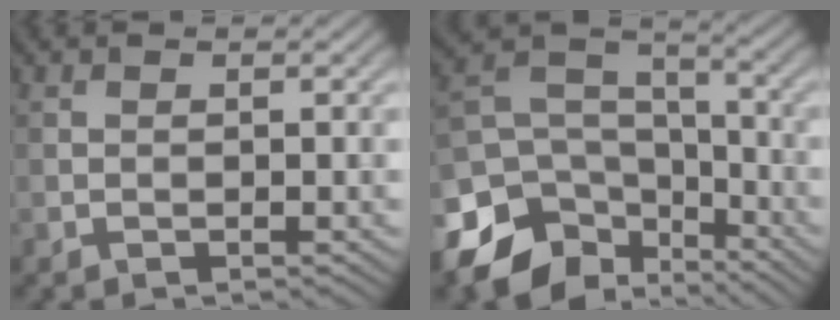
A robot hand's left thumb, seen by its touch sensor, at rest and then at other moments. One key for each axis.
{"total": 12.8, "fx": -7.2, "fy": 8.5, "fz": 6.3, "tx": -0.167, "ty": -0.029, "tz": -0.128}